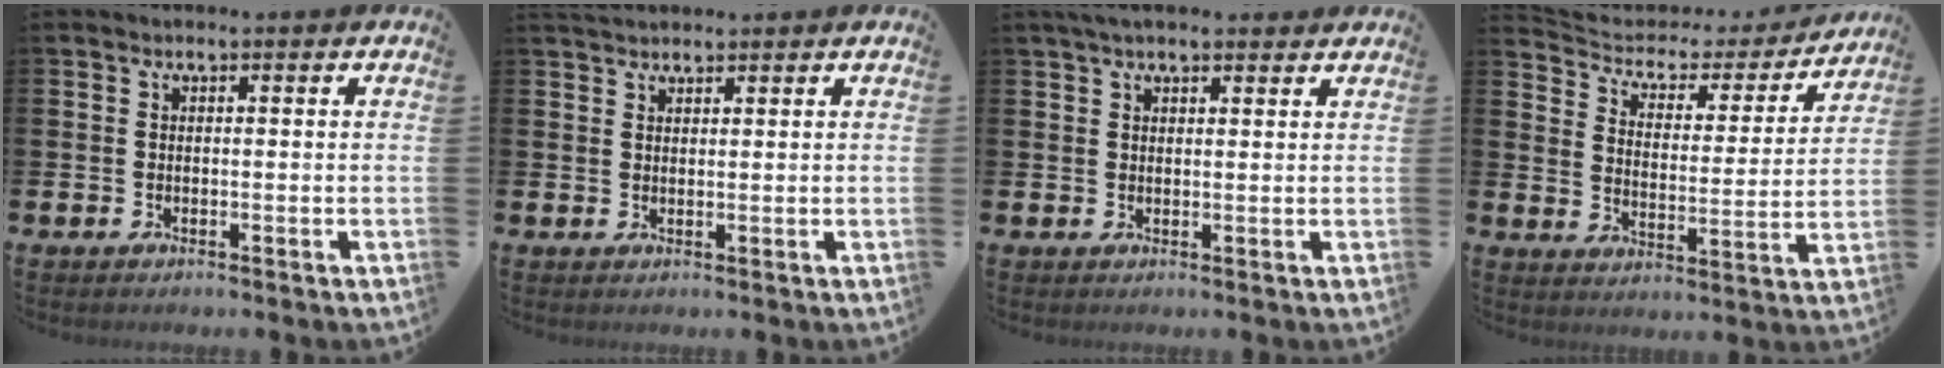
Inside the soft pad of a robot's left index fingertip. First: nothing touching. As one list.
[{"total": 2.1, "force": [2.0, 0.6, 0.3], "torque": [0.002, -0.007, 0.036]}, {"total": 3.0, "force": [2.6, 0.8, 1.4], "torque": [-0.029, 0.000, 0.046]}, {"total": 4.8, "force": [4.0, 2.3, 1.2], "torque": [-0.051, -0.033, 0.059]}]